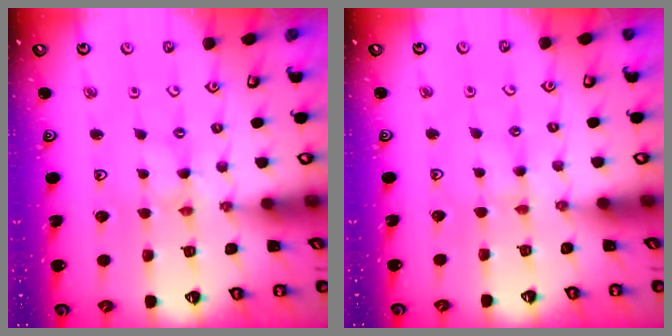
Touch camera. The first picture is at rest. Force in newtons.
{"total": 2.2, "press": 2.2, "slide": 0.4}